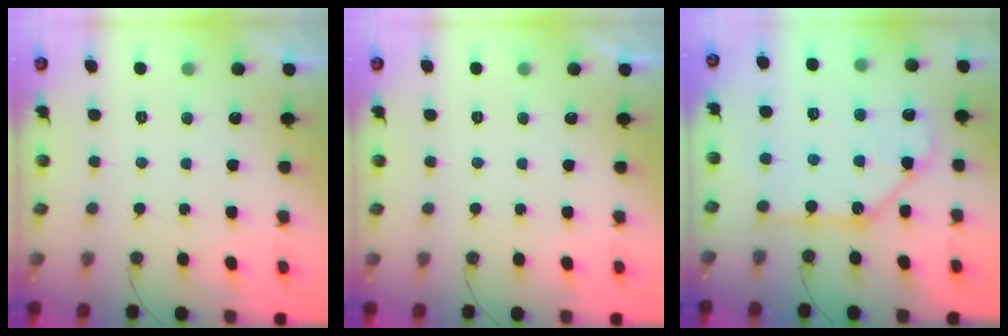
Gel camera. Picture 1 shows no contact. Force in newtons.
{"total": 0.0}
{"total": 11.1, "press": 11.1, "slide": 1.3}